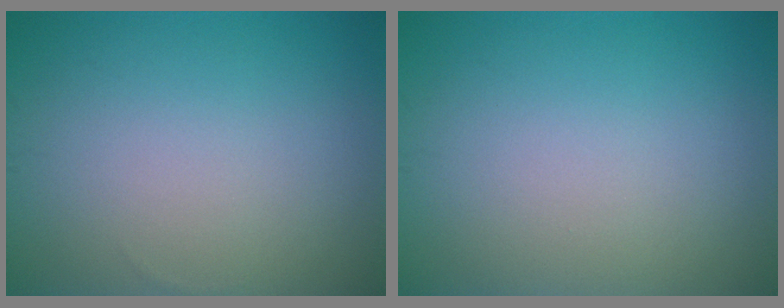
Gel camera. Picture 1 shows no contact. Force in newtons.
{"total": 0.0}